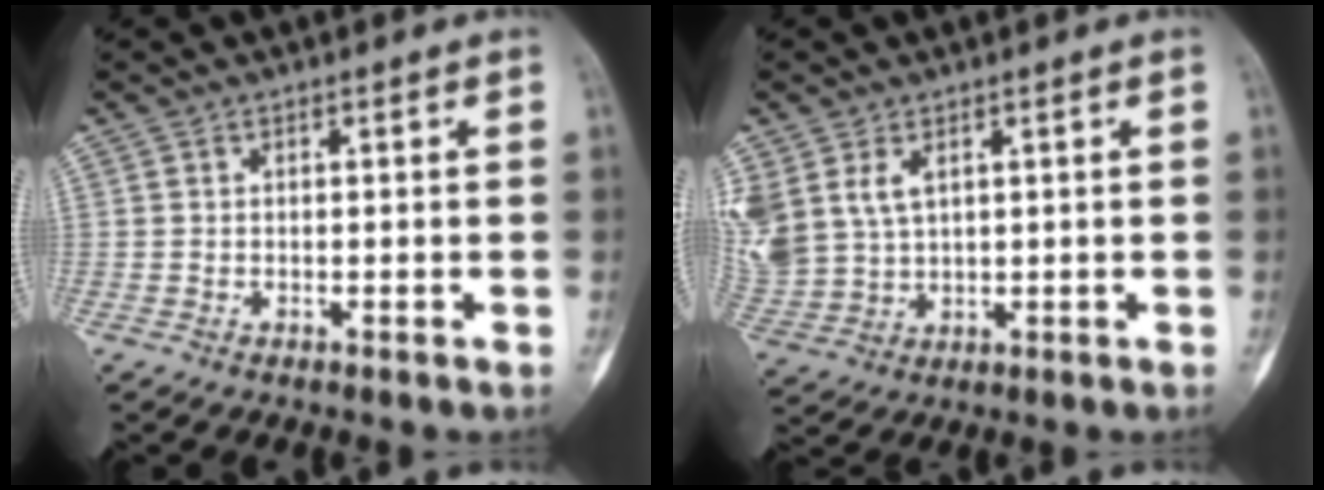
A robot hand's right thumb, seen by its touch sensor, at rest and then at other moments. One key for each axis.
{"total": 11.2, "fx": 4.1, "fy": 7.8, "fz": 7.0, "tx": -0.172, "ty": -0.003, "tz": 0.099}